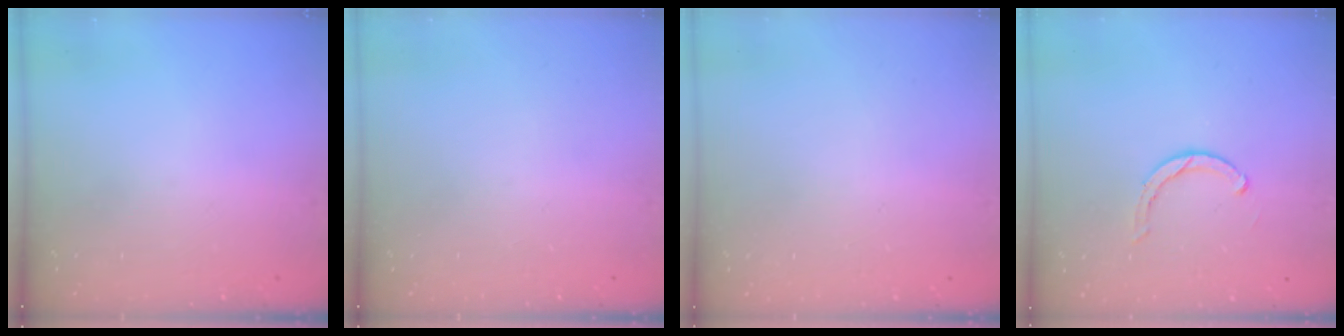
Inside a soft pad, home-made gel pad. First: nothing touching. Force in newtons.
{"total": 0.0}
{"total": 2.6, "press": 2.6, "slide": 0.2}
{"total": 2.8, "press": 2.7, "slide": 0.3}